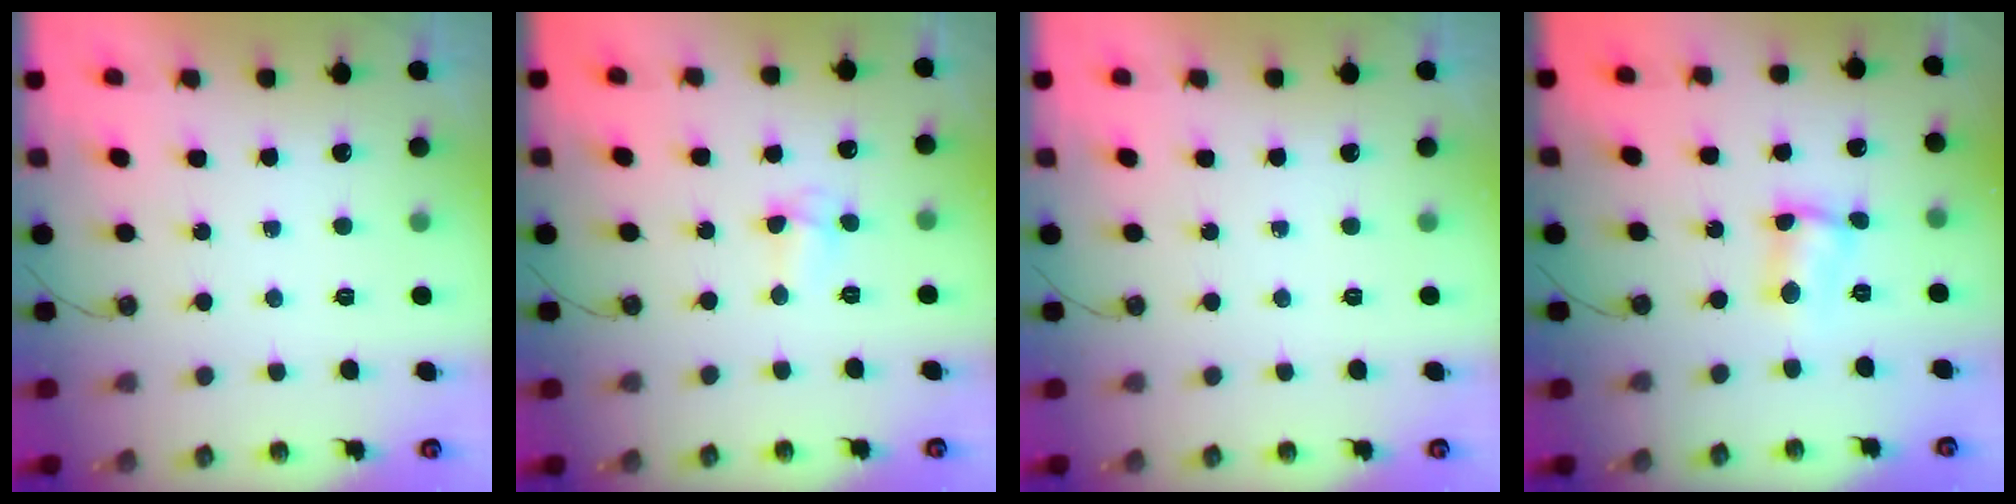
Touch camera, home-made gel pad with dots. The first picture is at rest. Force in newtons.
{"total": 3.6, "press": 3.5, "slide": 0.7}
{"total": 0.0}
{"total": 4.1, "press": 3.8, "slide": 1.6}